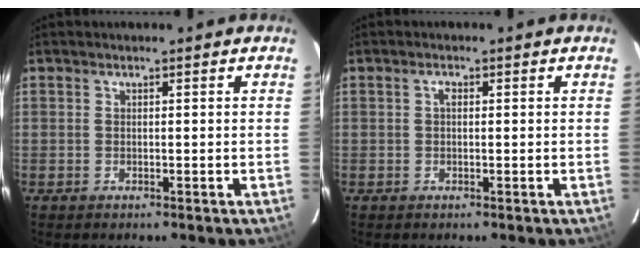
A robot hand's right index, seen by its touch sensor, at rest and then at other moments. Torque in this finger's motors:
{"motor_torque": [0.20, -0.02, 0.10, 0.03]}